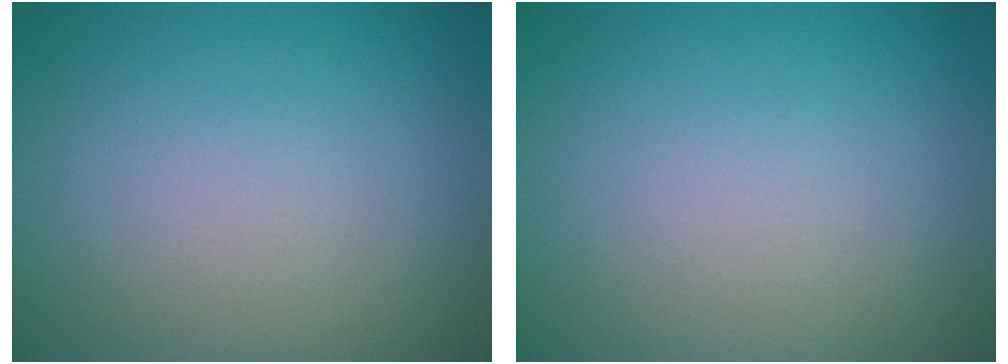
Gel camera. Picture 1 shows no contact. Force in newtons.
{"total": 0.0}